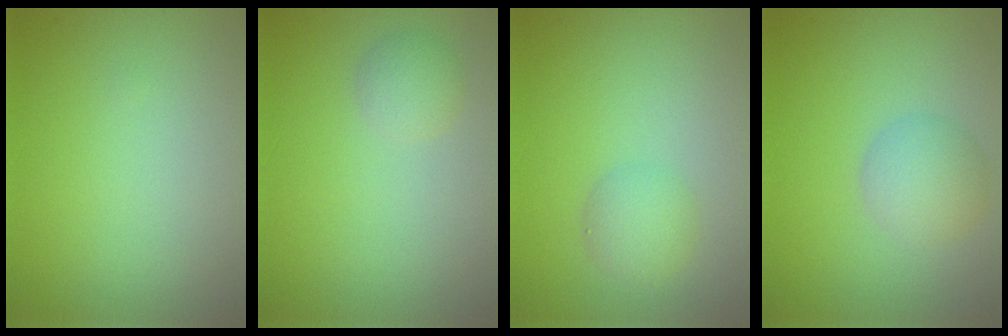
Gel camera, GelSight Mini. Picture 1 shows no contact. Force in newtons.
{"total": 1.5, "press": 1.5, "slide": 0.0}
{"total": 2.0, "press": 2.0, "slide": 0.1}
{"total": 2.9, "press": 2.9, "slide": 0.1}